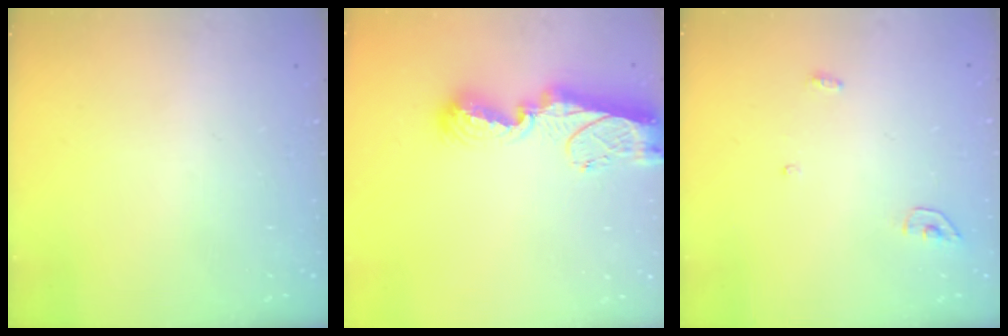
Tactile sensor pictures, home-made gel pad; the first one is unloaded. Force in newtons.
{"total": 11.3, "press": 11.2, "slide": 1.0}
{"total": 3.4, "press": 3.4, "slide": 0.3}